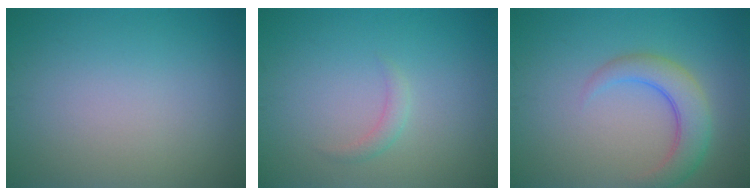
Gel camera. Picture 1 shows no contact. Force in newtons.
{"total": 1.1, "press": 1.1, "slide": 0.1}
{"total": 4.1, "press": 4.1, "slide": 0.3}